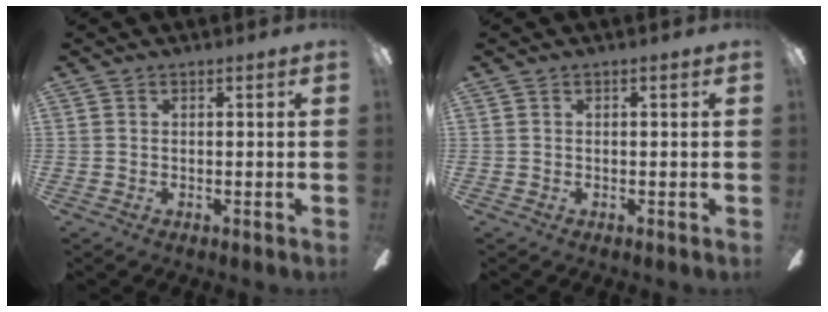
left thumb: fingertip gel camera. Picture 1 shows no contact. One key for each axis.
{"total": 0.0}